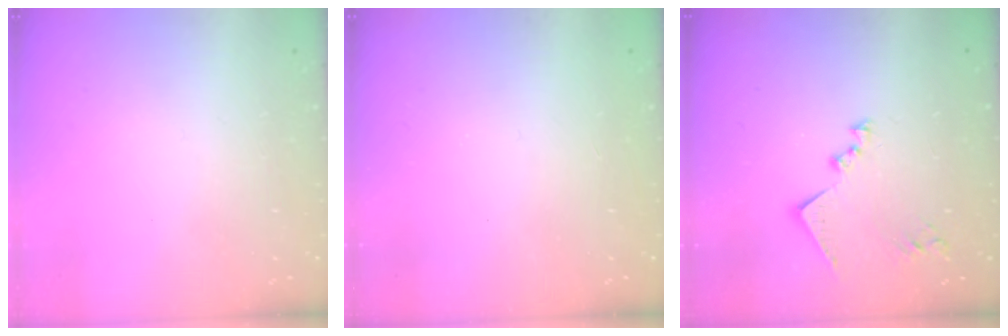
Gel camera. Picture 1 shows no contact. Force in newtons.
{"total": 1.0, "press": 1.0, "slide": 0.1}
{"total": 10.4, "press": 10.4, "slide": 0.3}